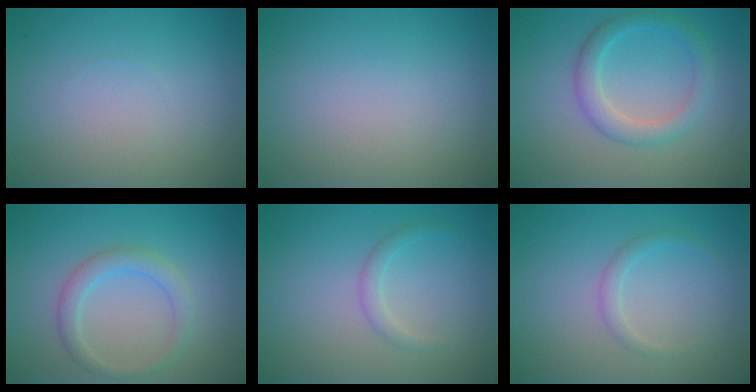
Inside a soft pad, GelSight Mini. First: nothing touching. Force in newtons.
{"total": 0.0}
{"total": 3.0, "press": 3.0, "slide": 0.1}
{"total": 2.5, "press": 2.5, "slide": 0.1}
{"total": 1.2, "press": 1.2, "slide": 0.0}
{"total": 1.2, "press": 1.2, "slide": 0.1}